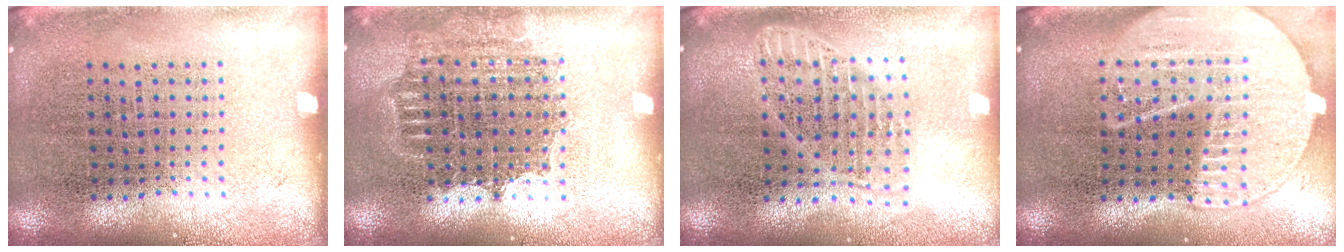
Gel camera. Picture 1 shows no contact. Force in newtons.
{"total": 1.4, "press": 1.2, "slide": 0.7}
{"total": 1.8, "press": 1.5, "slide": 0.9}
{"total": 2.0, "press": 1.8, "slide": 1.0}